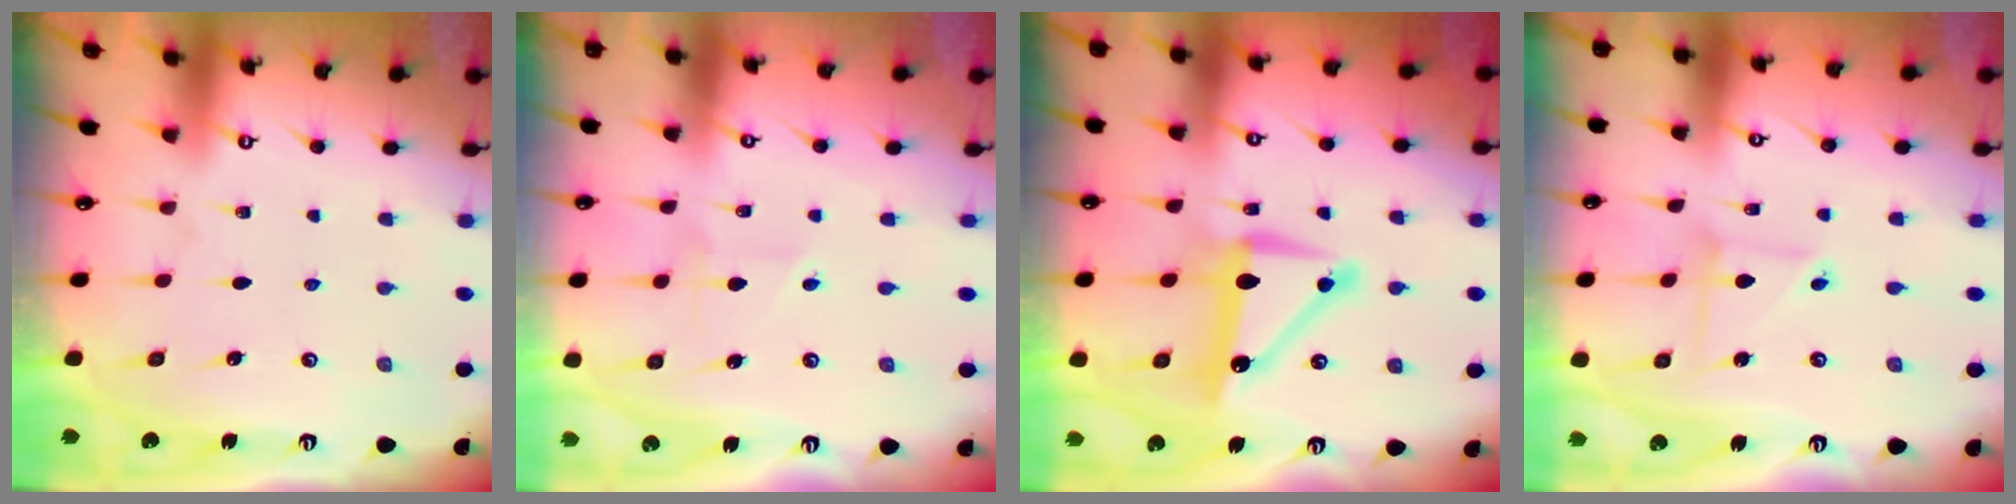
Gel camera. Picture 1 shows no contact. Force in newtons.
{"total": 2.7, "press": 2.5, "slide": 0.9}
{"total": 10.7, "press": 10.7, "slide": 0.2}
{"total": 3.7, "press": 3.7, "slide": 0.4}